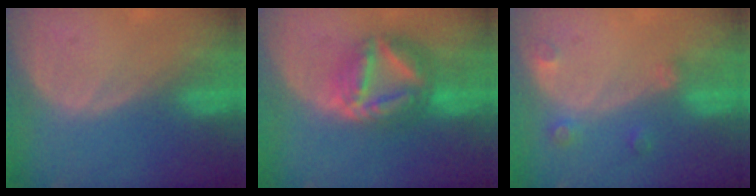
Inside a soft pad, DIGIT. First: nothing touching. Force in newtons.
{"total": 9.1, "press": 9.1, "slide": 0.9}
{"total": 2.6, "press": 2.6, "slide": 0.3}